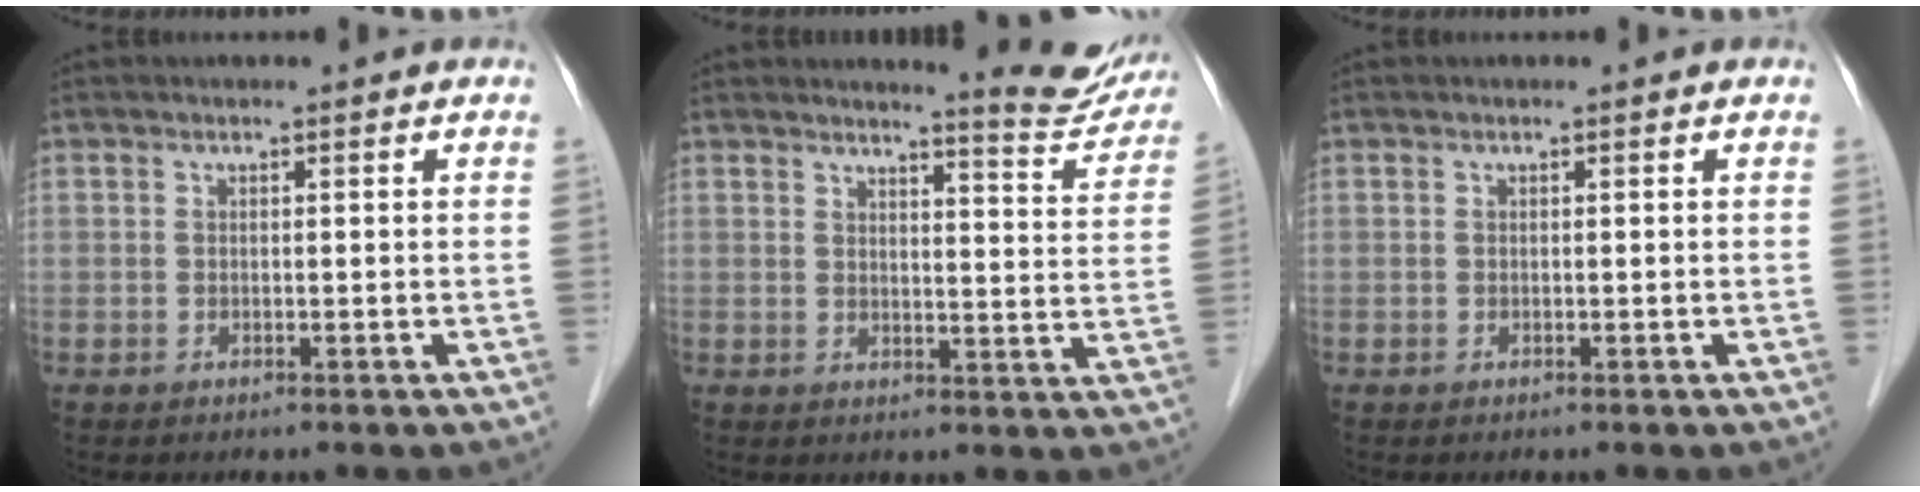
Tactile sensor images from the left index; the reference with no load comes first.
{"total": 8.7, "force": [8.5, 0.4, 1.8], "torque": [-0.015, -0.037, 0.089]}
{"total": 0.0}